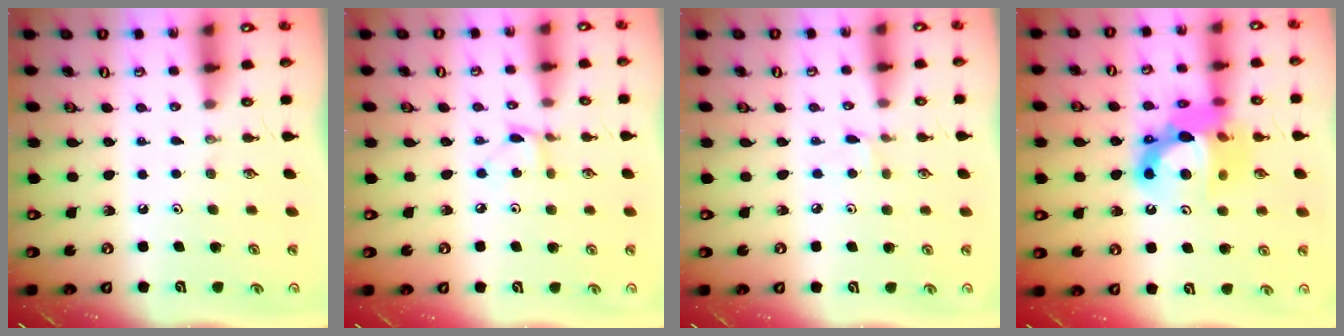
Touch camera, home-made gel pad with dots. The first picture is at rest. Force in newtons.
{"total": 3.9, "press": 3.8, "slide": 0.6}
{"total": 2.3, "press": 2.3, "slide": 0.3}
{"total": 16.7, "press": 16.6, "slide": 1.9}